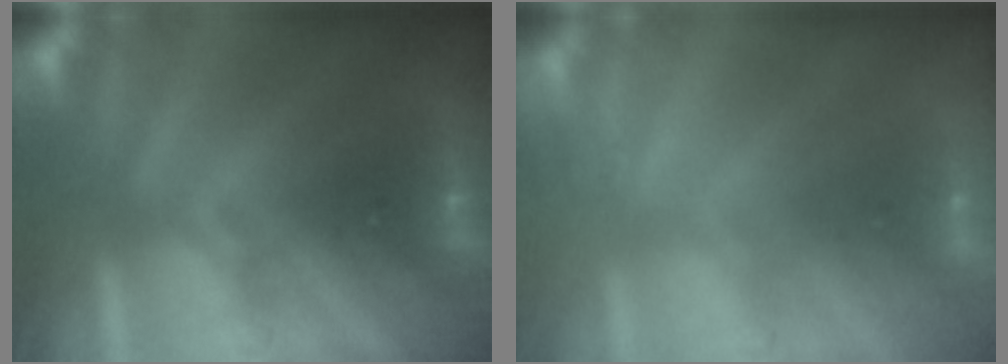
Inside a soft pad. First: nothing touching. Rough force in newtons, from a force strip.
{"total": 2.2}